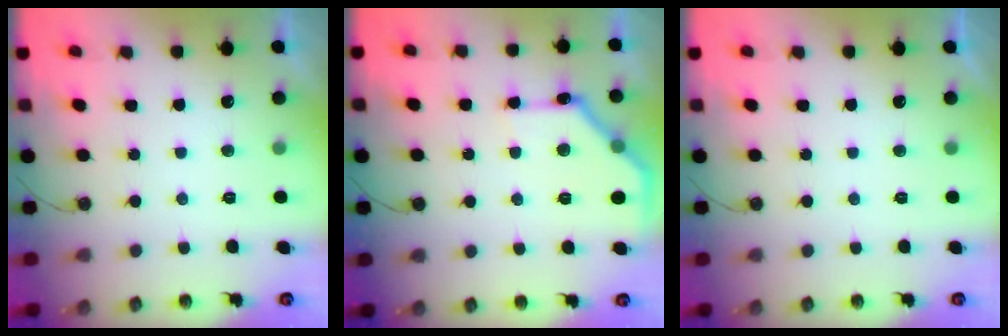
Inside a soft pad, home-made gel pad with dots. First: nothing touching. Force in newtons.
{"total": 15.3, "press": 15.3, "slide": 0.3}
{"total": 0.0}